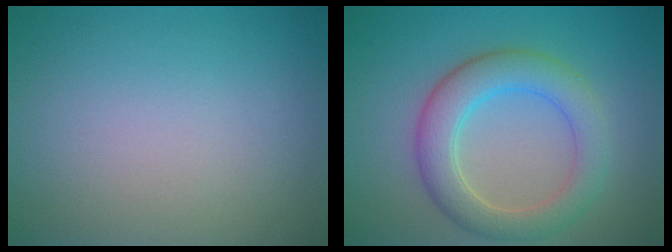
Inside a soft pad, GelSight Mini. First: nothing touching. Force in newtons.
{"total": 5.3, "press": 5.3, "slide": 0.3}